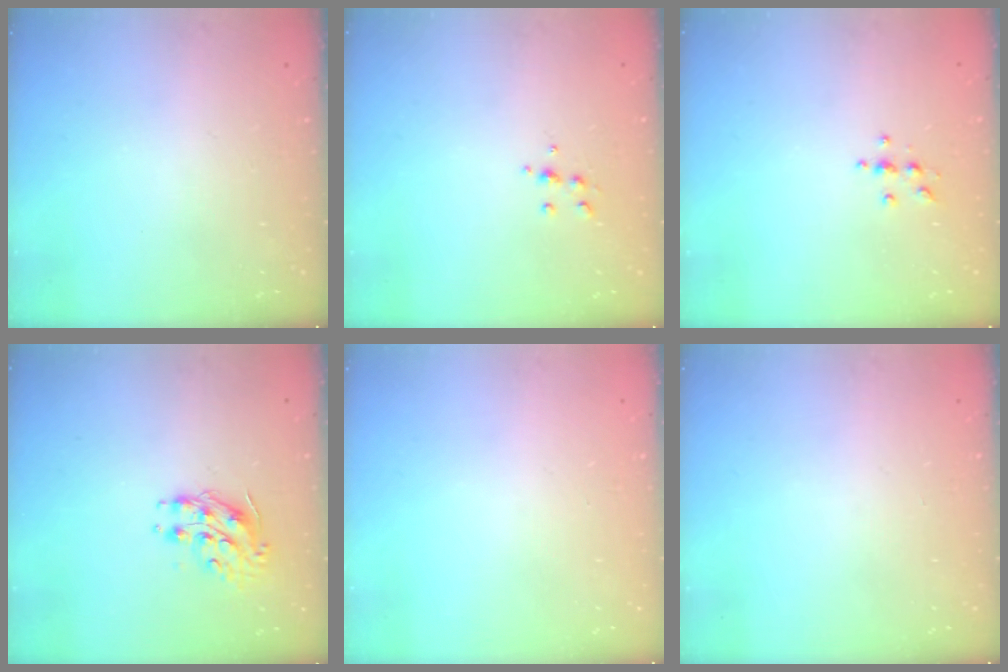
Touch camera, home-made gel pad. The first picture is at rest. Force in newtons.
{"total": 5.8, "press": 5.7, "slide": 0.8}
{"total": 3.8, "press": 3.7, "slide": 0.5}
{"total": 8.9, "press": 8.9, "slide": 0.7}
{"total": 0.0}
{"total": 0.0}